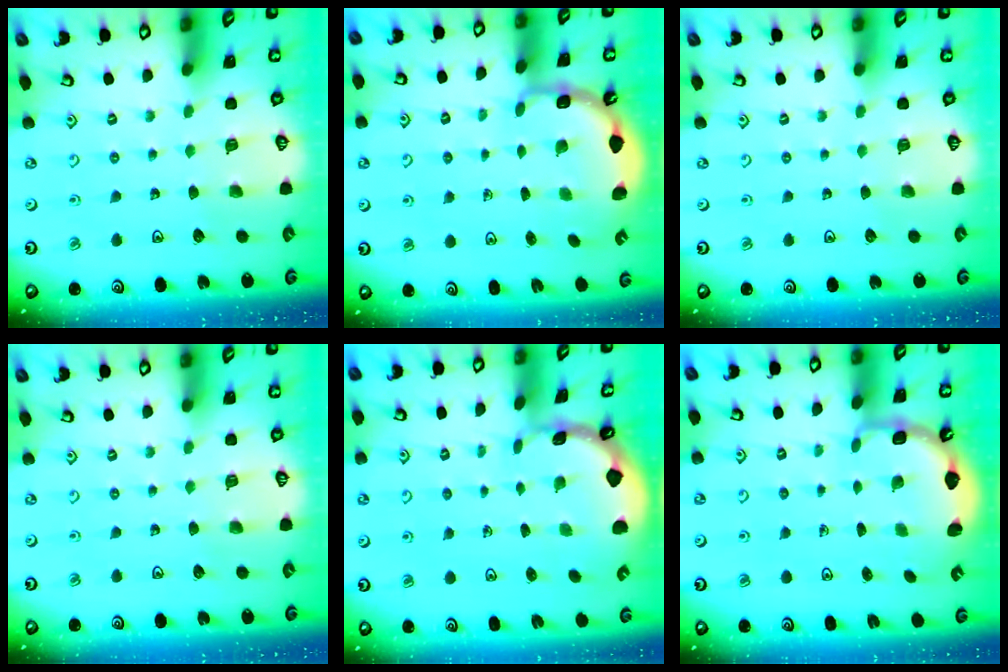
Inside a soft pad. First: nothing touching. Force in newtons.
{"total": 3.2, "press": 2.6, "slide": 1.9}
{"total": 0.0}
{"total": 0.0}
{"total": 1.0, "press": 1.0, "slide": 0.1}
{"total": 3.3, "press": 2.4, "slide": 2.3}